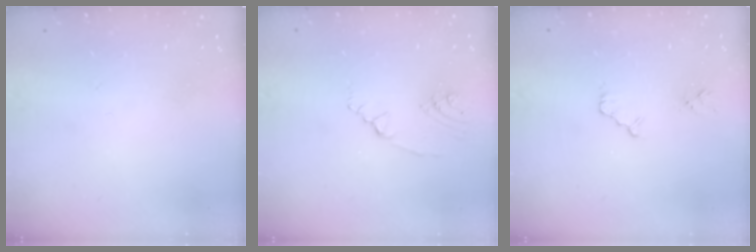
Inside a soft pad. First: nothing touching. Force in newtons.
{"total": 2.4, "press": 2.0, "slide": 1.3}
{"total": 2.3, "press": 2.3, "slide": 0.4}